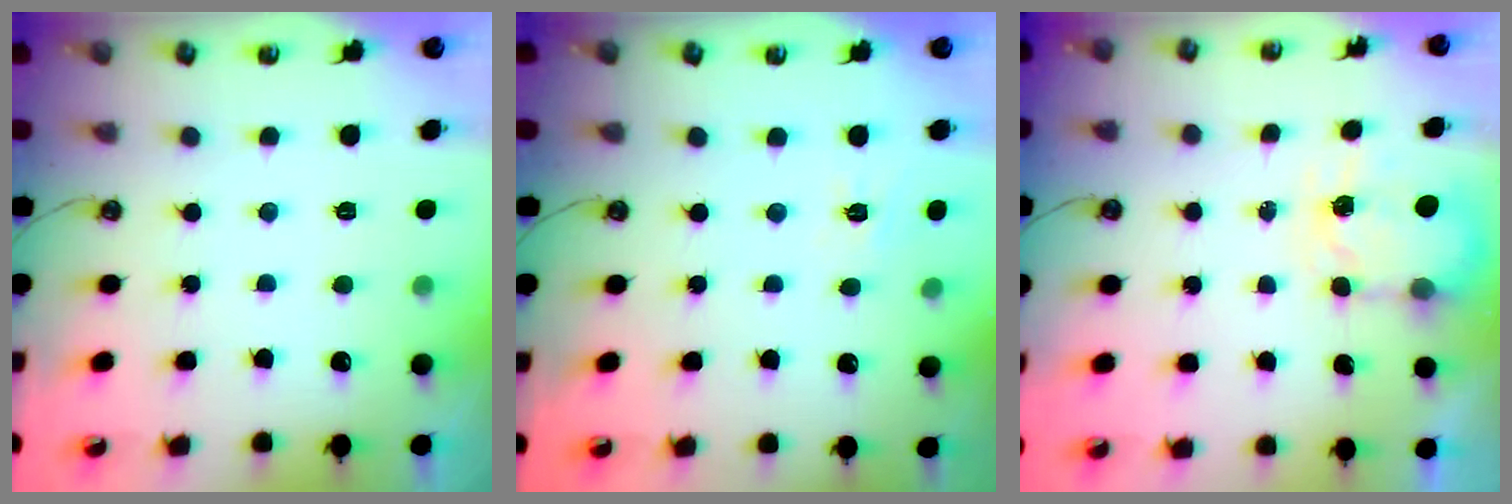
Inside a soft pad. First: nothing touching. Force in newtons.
{"total": 3.8, "press": 3.8, "slide": 0.5}
{"total": 4.0, "press": 3.9, "slide": 0.6}